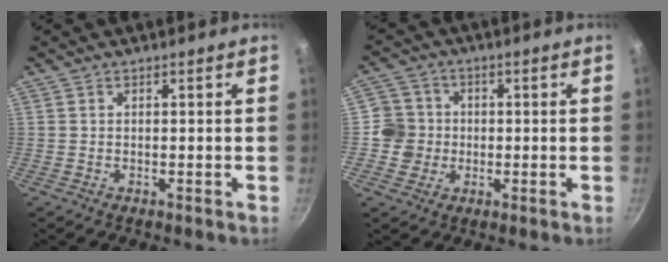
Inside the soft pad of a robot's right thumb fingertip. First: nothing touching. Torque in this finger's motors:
{"motor_torque": [-0.04, -0.05, 0.31, 0.15, -0.01]}